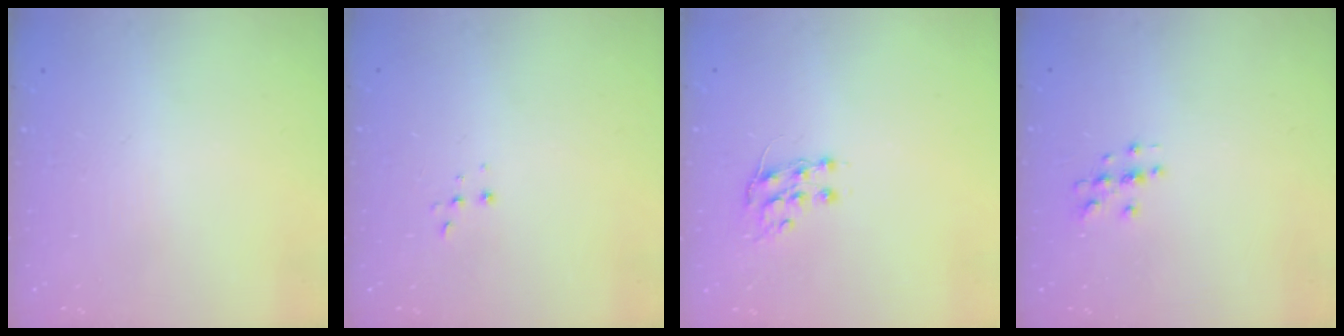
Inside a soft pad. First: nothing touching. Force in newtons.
{"total": 2.2, "press": 2.2, "slide": 0.5}
{"total": 6.4, "press": 6.4, "slide": 0.5}
{"total": 2.9, "press": 2.9, "slide": 0.3}